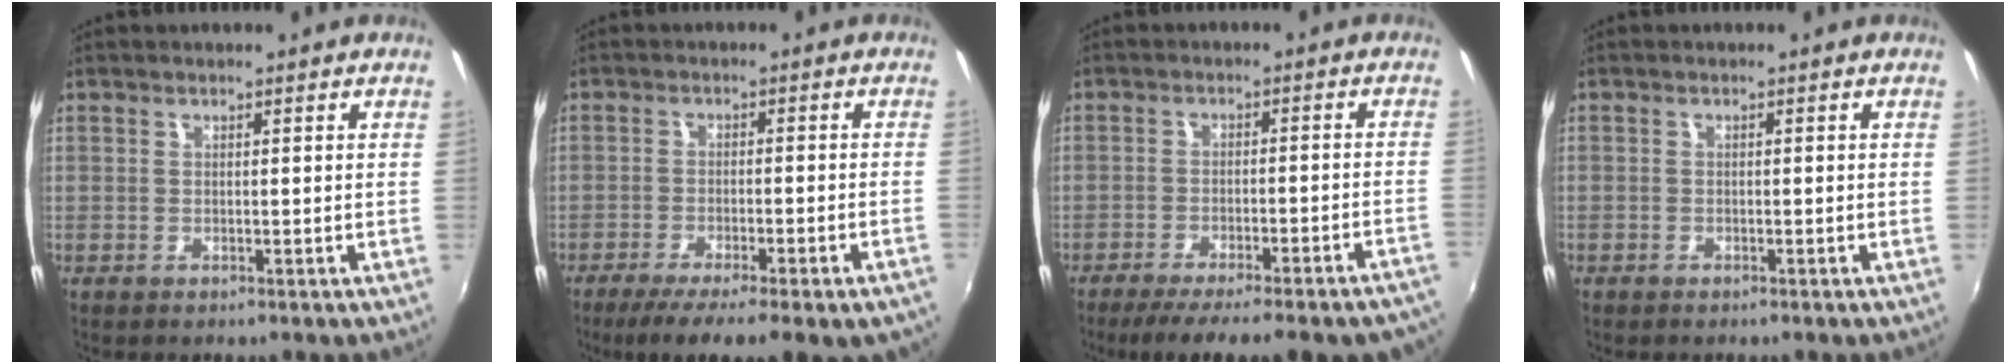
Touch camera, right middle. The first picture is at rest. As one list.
[{"total": 13.9, "force": [-9.9, 2.5, 9.4], "torque": [-0.161, -0.049, -0.139]}, {"total": 19.5, "force": [-16.6, 3.2, 9.7], "torque": [-0.150, -0.038, -0.213]}, {"total": 0.9, "force": [-0.7, 0.6, 0.0], "torque": [-0.006, 0.002, -0.011]}]